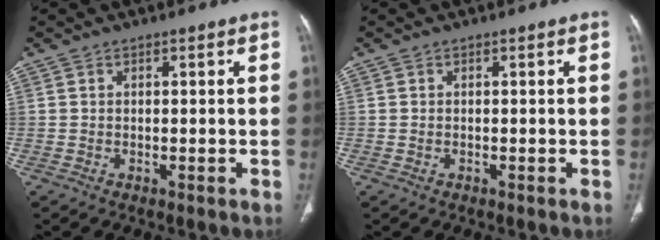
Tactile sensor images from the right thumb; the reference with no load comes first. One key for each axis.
{"total": 0.0}